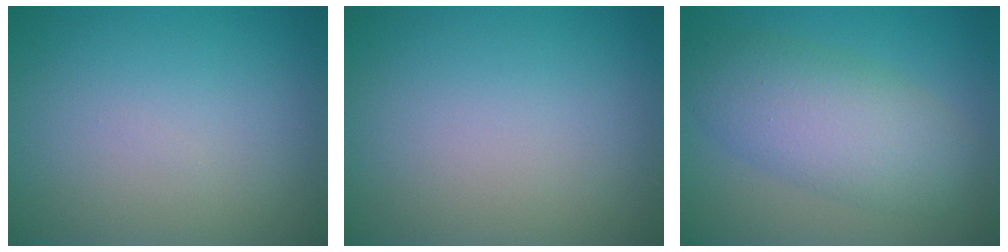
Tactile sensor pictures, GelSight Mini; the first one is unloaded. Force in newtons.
{"total": 0.0}
{"total": 6.4, "press": 6.4, "slide": 0.3}